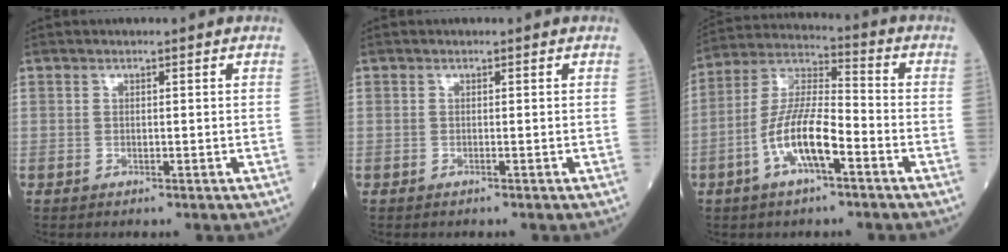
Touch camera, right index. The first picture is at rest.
{"total": 0.0}
{"total": 11.6, "force": [-4.3, 3.0, 10.3], "torque": [-0.213, 0.007, -0.083]}